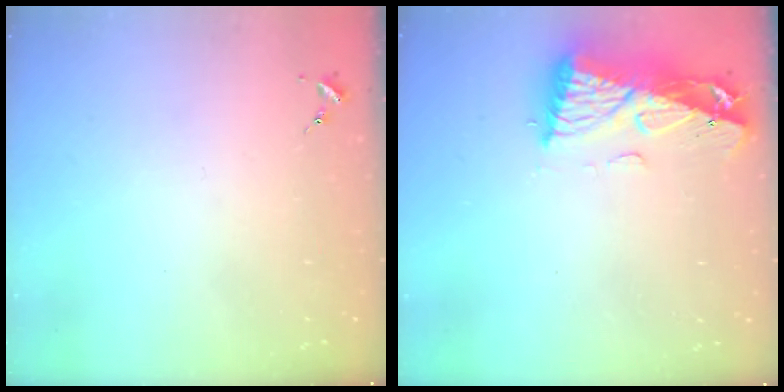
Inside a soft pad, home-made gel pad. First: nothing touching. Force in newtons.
{"total": 11.0, "press": 11.0, "slide": 1.3}